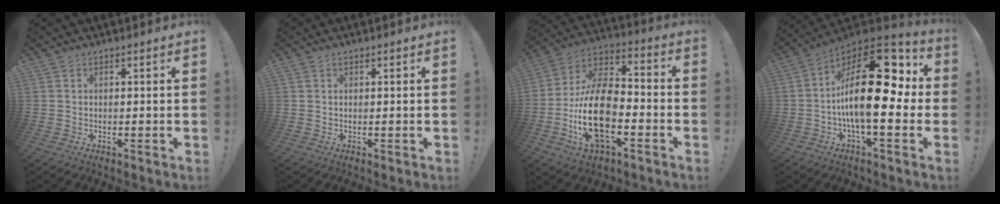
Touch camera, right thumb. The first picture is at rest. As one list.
[{"total": 0.0}, {"total": 20.1, "force": [-6.0, 11.3, 15.5], "torque": [-0.309, 0.024, -0.100]}, {"total": 24.7, "force": [0.7, 10.5, 22.4], "torque": [-0.384, 0.010, 0.015]}]